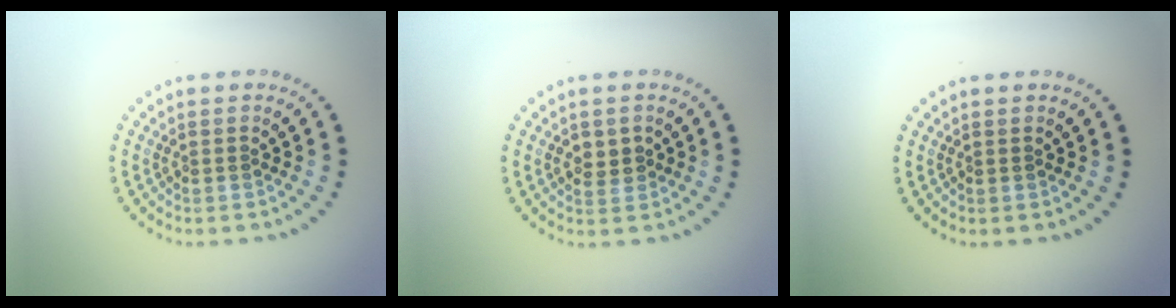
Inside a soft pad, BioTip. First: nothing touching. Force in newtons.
{"total": 1.9, "press": 1.8, "slide": 0.4}
{"total": 0.0}